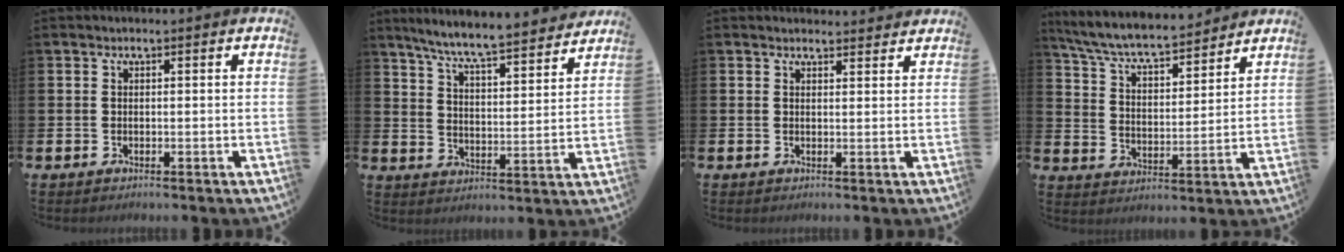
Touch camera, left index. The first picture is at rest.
{"total": 7.2, "force": [6.7, 0.1, 2.5], "torque": [-0.078, -0.046, 0.117]}
{"total": 1.3, "force": [1.2, 0.2, -0.1], "torque": [0.010, -0.007, 0.021]}
{"total": 7.3, "force": [6.9, 1.0, 2.3], "torque": [-0.078, -0.047, 0.118]}